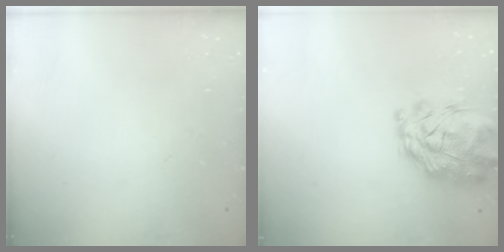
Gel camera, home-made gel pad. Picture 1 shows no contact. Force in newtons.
{"total": 4.8, "press": 4.2, "slide": 2.3}